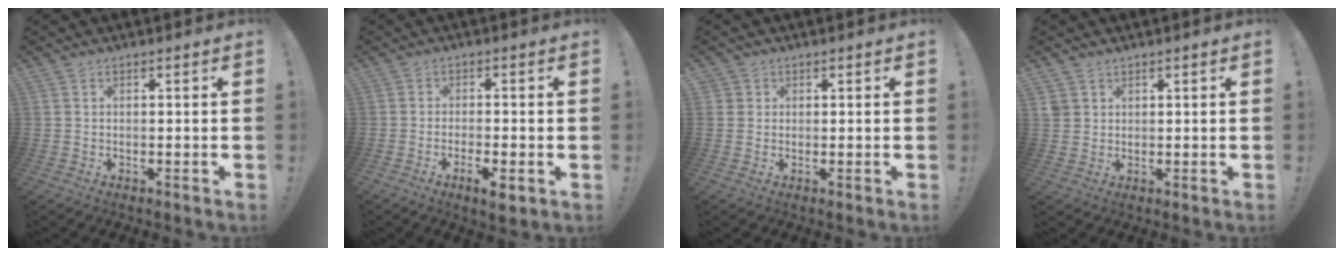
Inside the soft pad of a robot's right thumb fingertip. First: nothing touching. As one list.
[{"total": 5.3, "force": [-2.5, 1.1, 4.5], "torque": [-0.063, -0.001, -0.040]}, {"total": 1.7, "force": [0.6, 1.5, 0.3], "torque": [-0.005, -0.001, 0.012]}, {"total": 4.5, "force": [3.2, 2.9, 1.1], "torque": [-0.021, -0.017, 0.065]}]